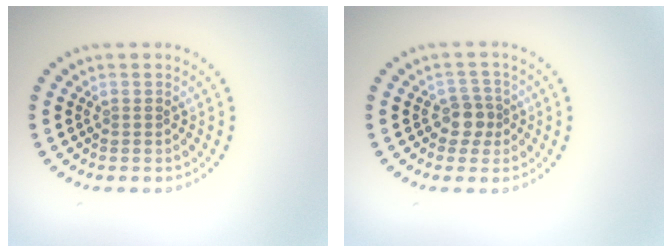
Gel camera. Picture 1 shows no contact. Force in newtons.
{"total": 2.1, "press": 1.8, "slide": 1.0}